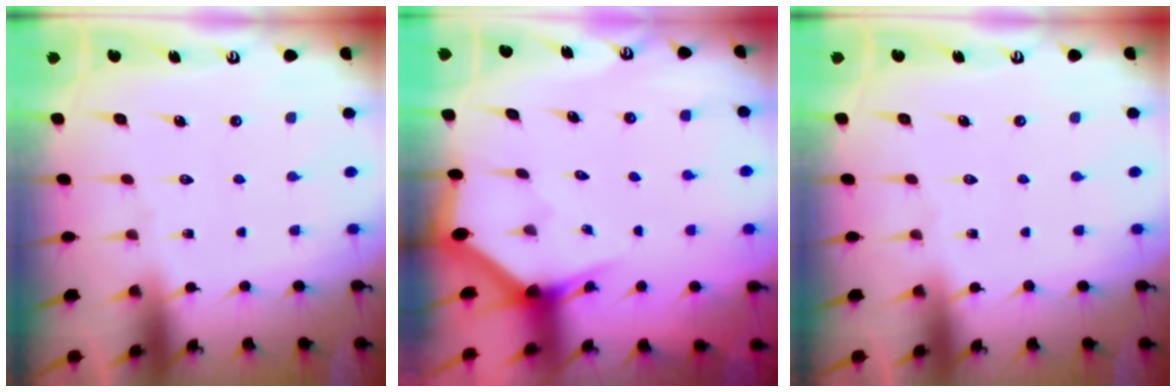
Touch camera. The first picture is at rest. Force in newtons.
{"total": 2.8, "press": 2.8, "slide": 0.2}
{"total": 0.0}